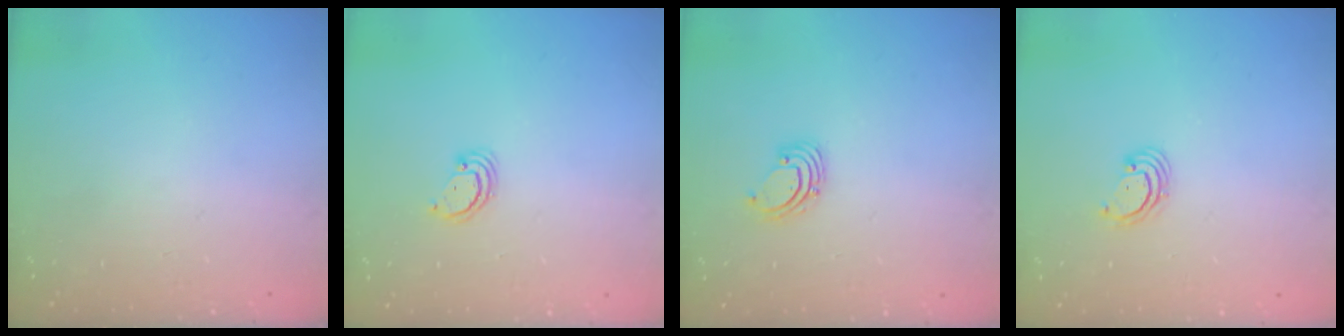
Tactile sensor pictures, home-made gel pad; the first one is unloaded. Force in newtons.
{"total": 2.4, "press": 2.4, "slide": 0.2}
{"total": 2.3, "press": 2.3, "slide": 0.2}
{"total": 2.6, "press": 2.6, "slide": 0.3}